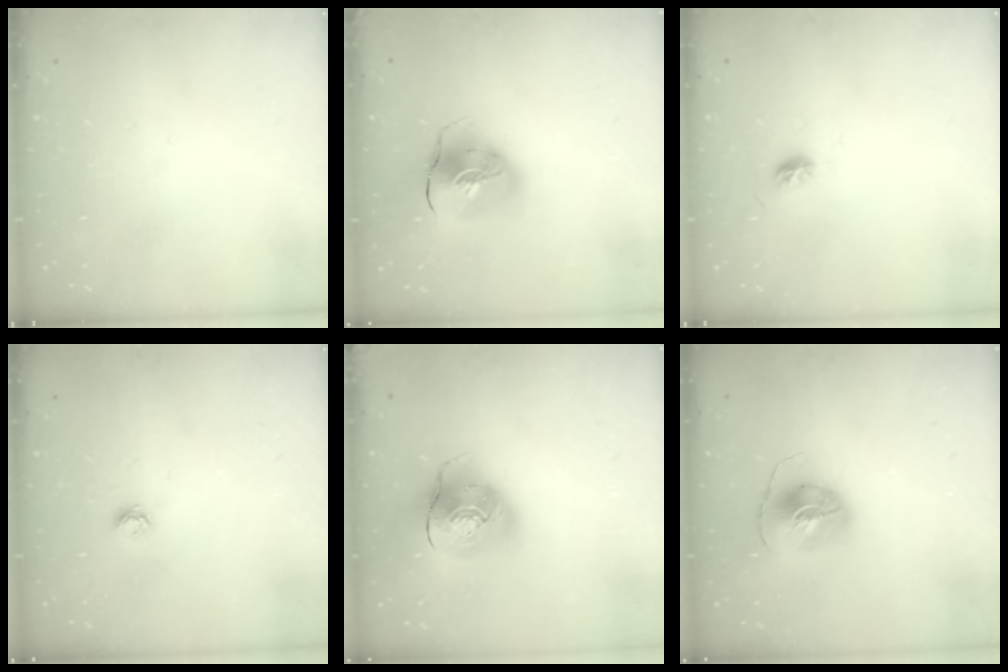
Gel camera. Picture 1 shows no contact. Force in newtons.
{"total": 13.9, "press": 13.8, "slide": 2.1}
{"total": 5.3, "press": 5.2, "slide": 1.0}
{"total": 5.3, "press": 5.2, "slide": 0.5}
{"total": 13.0, "press": 12.8, "slide": 2.4}
{"total": 8.5, "press": 8.5, "slide": 0.2}